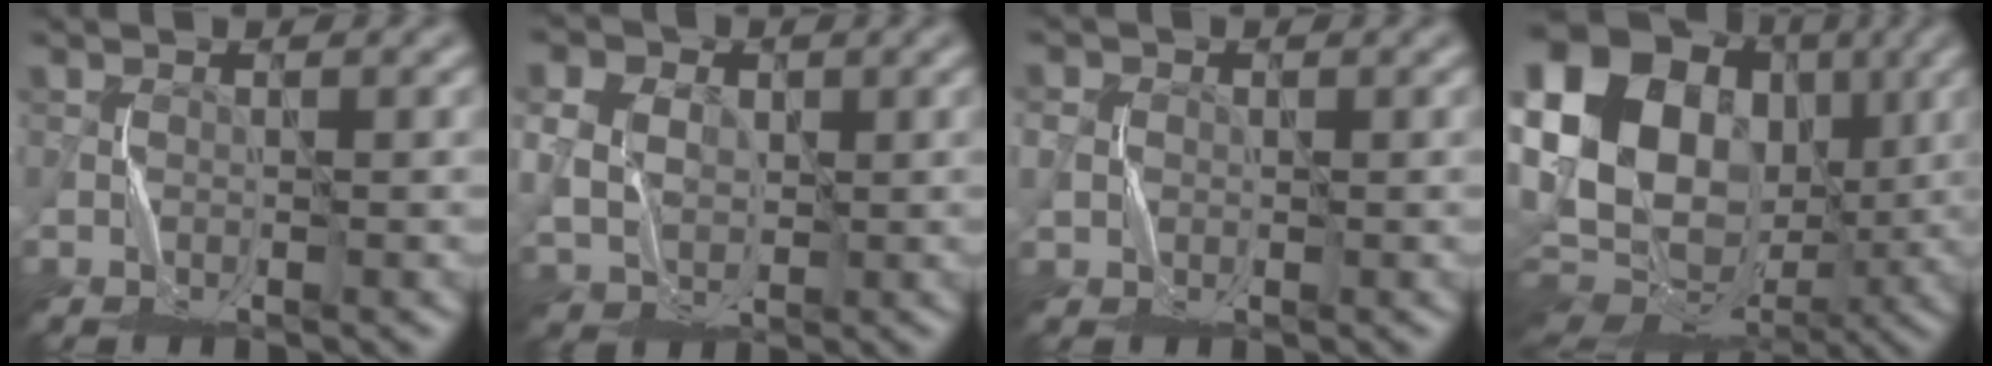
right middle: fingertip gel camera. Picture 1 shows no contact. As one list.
[{"total": 11.5, "force": [3.9, 9.2, 5.7], "torque": [-0.132, 0.031, 0.051]}, {"total": 2.1, "force": [0.0, 2.0, 0.8], "torque": [-0.023, 0.003, -0.002]}, {"total": 22.6, "force": [3.3, 17.7, 13.6], "torque": [-0.273, 0.037, 0.032]}]